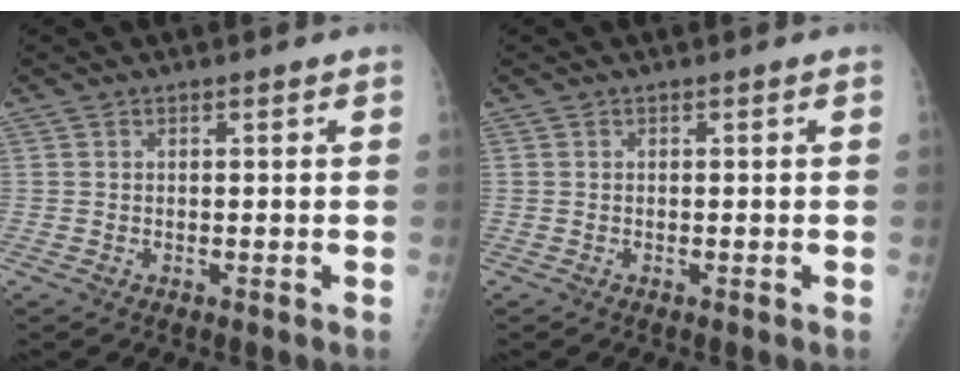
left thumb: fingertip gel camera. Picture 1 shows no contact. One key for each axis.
{"total": 0.0}